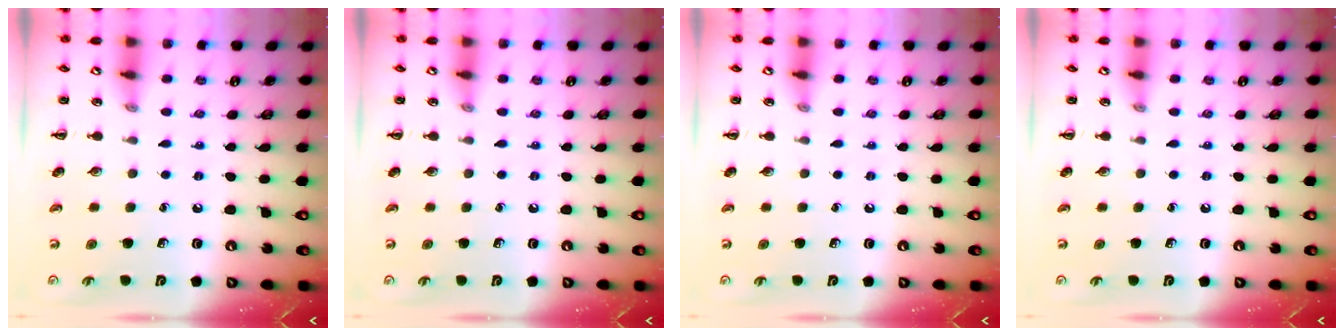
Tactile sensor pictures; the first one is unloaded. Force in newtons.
{"total": 0.0}
{"total": 0.0}
{"total": 0.0}